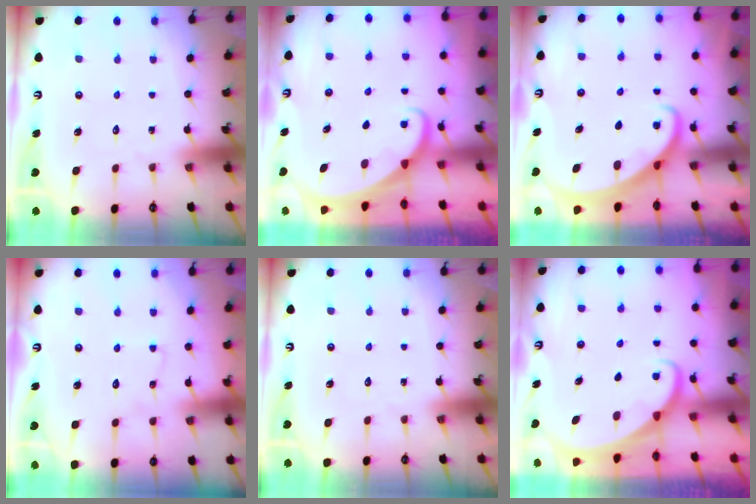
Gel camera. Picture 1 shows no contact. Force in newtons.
{"total": 1.8, "press": 1.8, "slide": 0.0}
{"total": 2.3, "press": 2.3, "slide": 0.2}
{"total": 5.4, "press": 5.3, "slide": 0.5}
{"total": 0.0}
{"total": 1.8, "press": 1.8, "slide": 0.0}